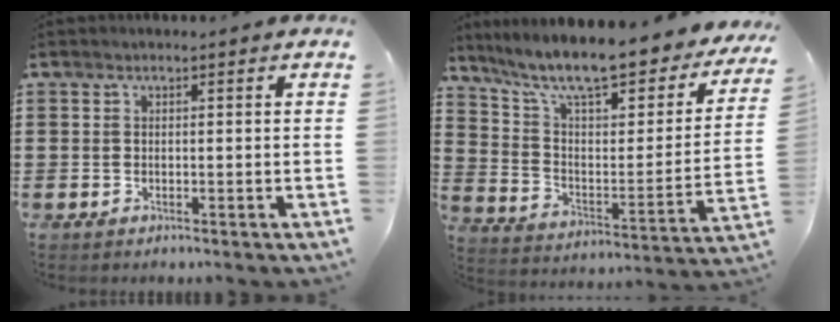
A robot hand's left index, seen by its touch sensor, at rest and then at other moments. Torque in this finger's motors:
{"motor_torque": [2.14, 0.00, 1.05, 0.21]}